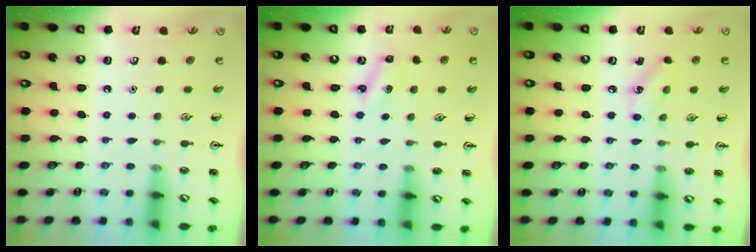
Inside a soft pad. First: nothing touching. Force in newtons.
{"total": 2.5, "press": 2.3, "slide": 0.8}
{"total": 5.4, "press": 5.1, "slide": 1.5}